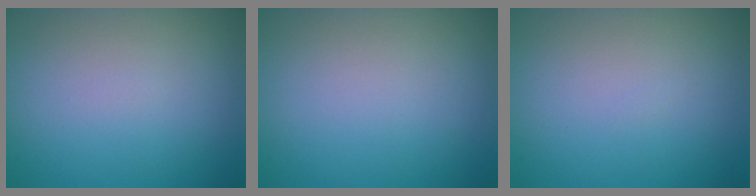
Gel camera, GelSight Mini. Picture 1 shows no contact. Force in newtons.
{"total": 0.0}
{"total": 0.0}